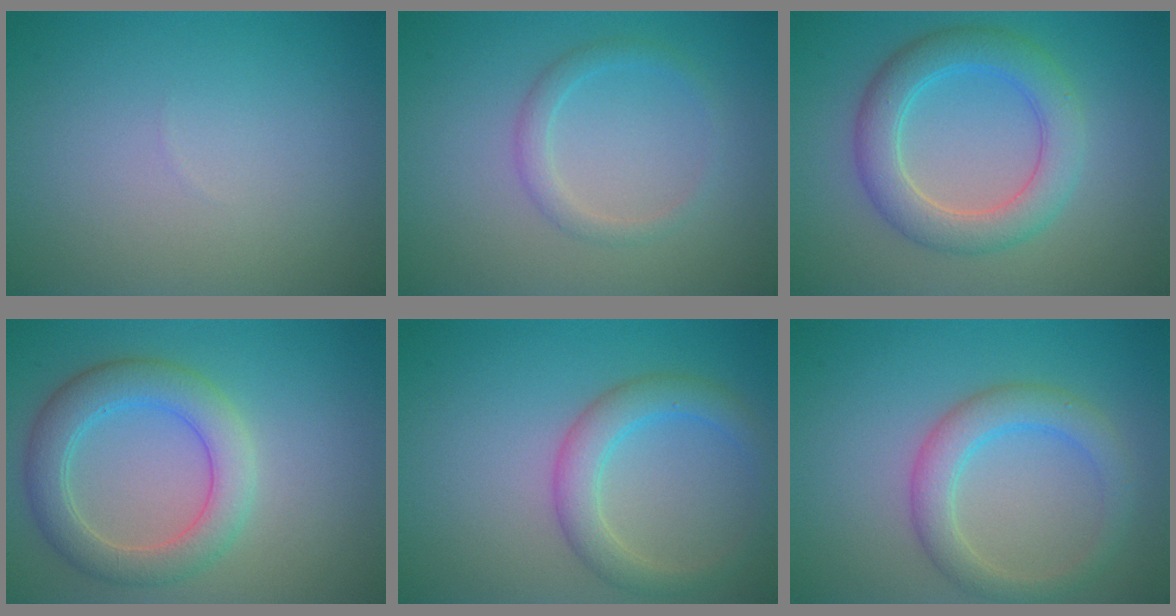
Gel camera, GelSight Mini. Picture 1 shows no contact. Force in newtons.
{"total": 1.7, "press": 1.7, "slide": 0.1}
{"total": 5.0, "press": 5.0, "slide": 0.3}
{"total": 5.0, "press": 5.0, "slide": 0.2}
{"total": 3.5, "press": 3.5, "slide": 0.1}
{"total": 3.7, "press": 3.7, "slide": 0.2}